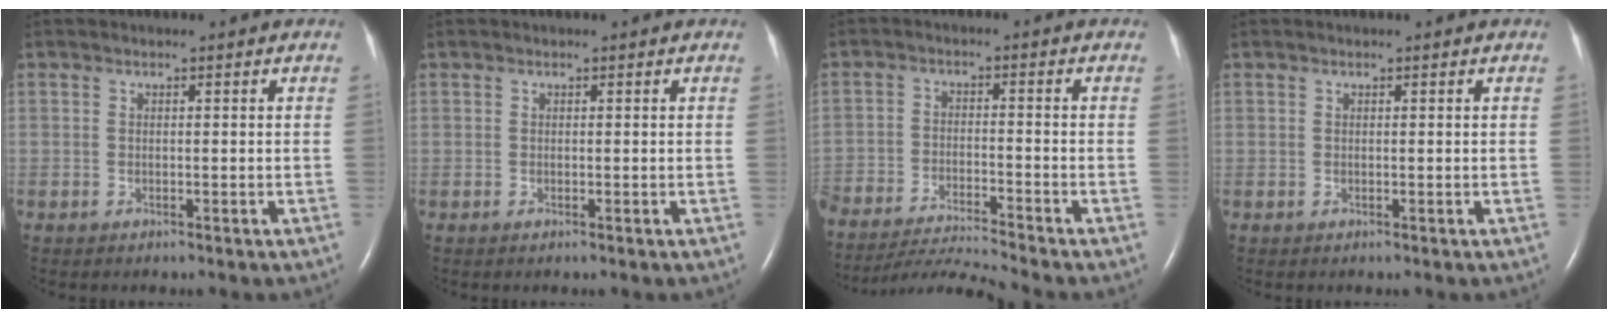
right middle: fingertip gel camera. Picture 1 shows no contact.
{"total": 0.0}
{"total": 11.0, "force": [-10.5, -1.9, 2.5], "torque": [-0.032, -0.002, -0.184]}
{"total": 0.0}